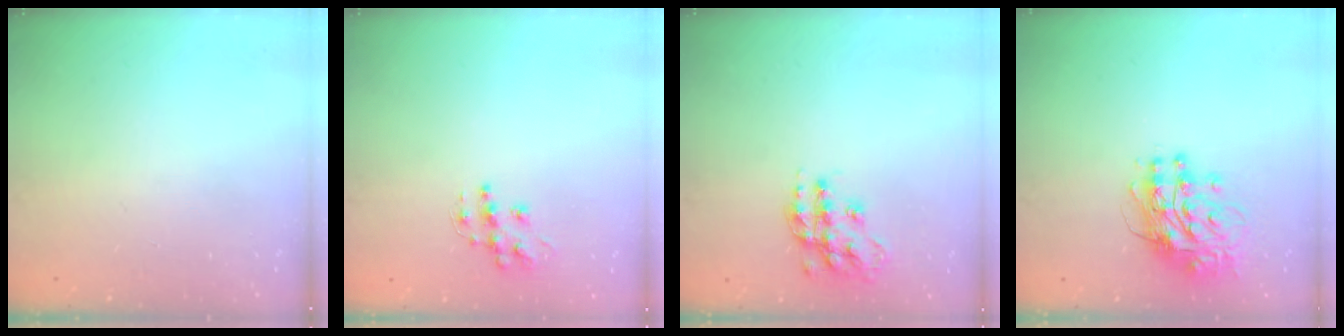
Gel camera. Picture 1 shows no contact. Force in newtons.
{"total": 9.8, "press": 9.8, "slide": 0.6}
{"total": 15.0, "press": 15.0, "slide": 1.0}
{"total": 12.3, "press": 12.3, "slide": 1.1}